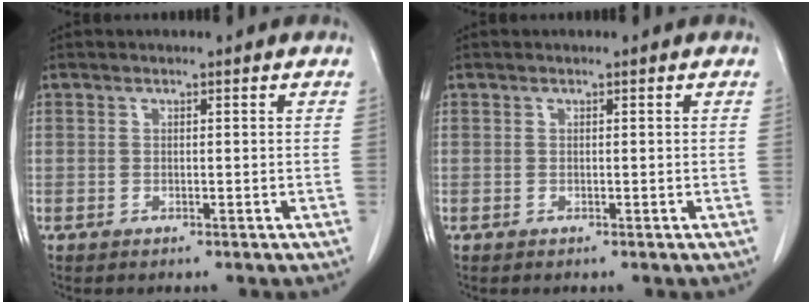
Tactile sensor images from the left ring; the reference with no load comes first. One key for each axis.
{"total": 0.0}